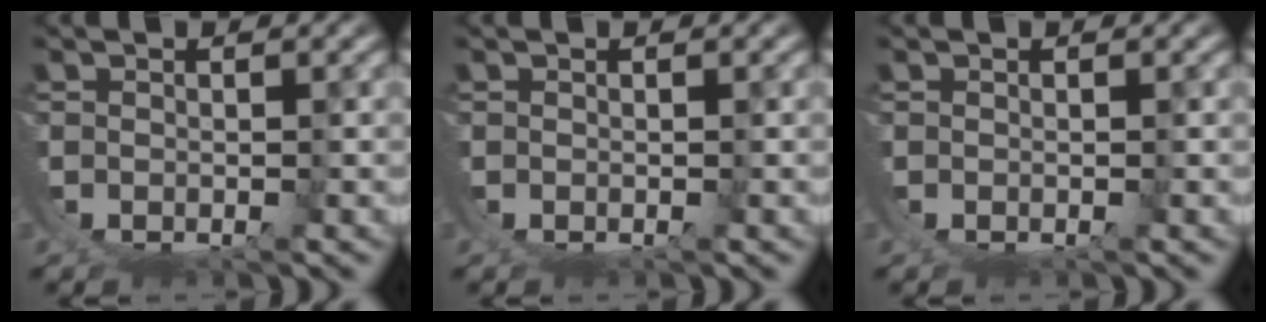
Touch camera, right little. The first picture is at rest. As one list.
[{"total": 0.0}, {"total": 0.0}]